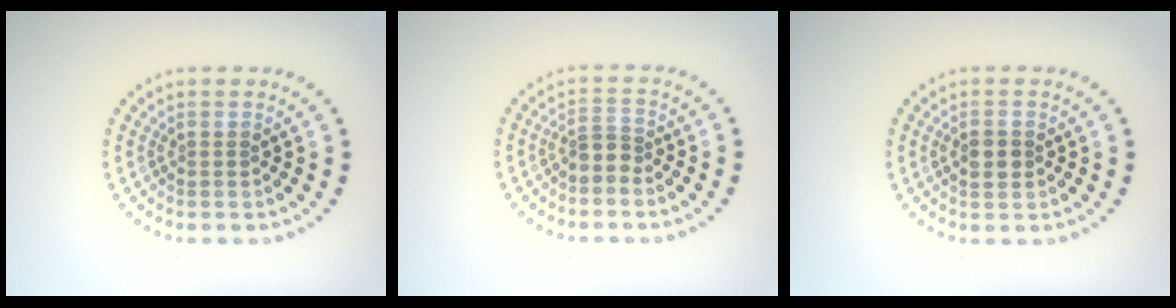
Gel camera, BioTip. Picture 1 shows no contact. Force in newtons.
{"total": 1.8, "press": 1.3, "slide": 1.2}
{"total": 1.7, "press": 1.7, "slide": 0.1}